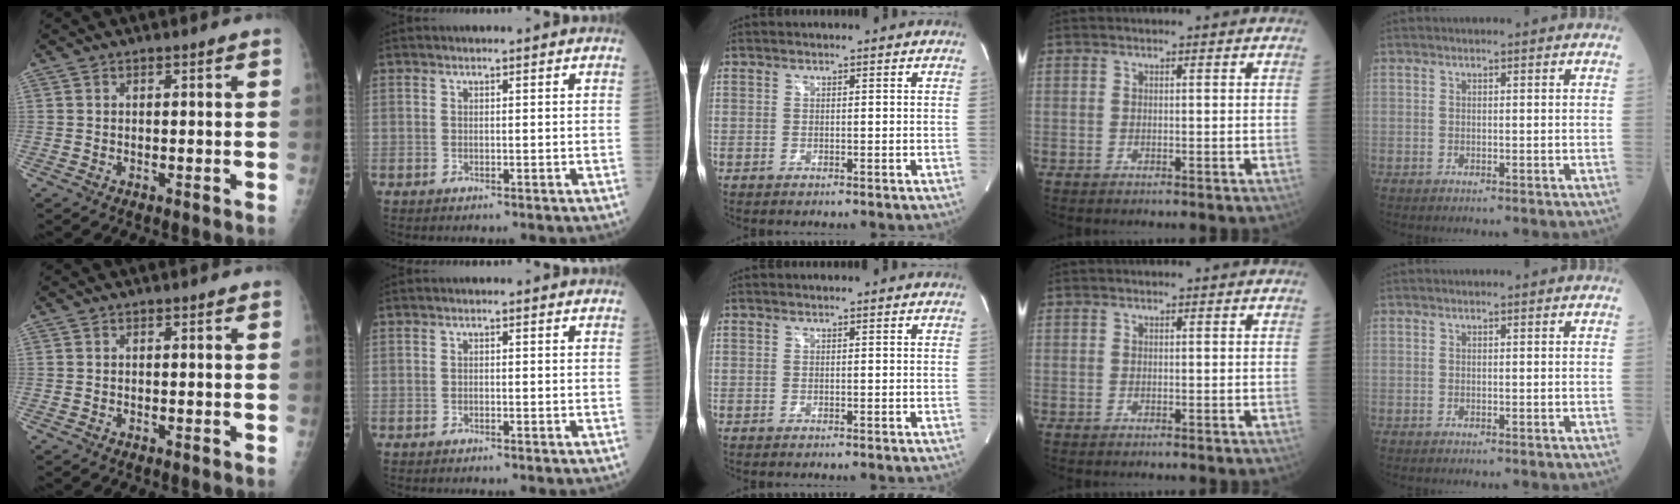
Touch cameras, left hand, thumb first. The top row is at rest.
{}